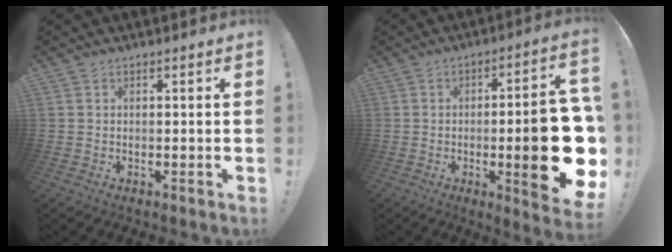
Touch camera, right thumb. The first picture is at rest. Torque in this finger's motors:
{"motor_torque": [1.95, 3.06, 1.59, -1.18, 0.13]}